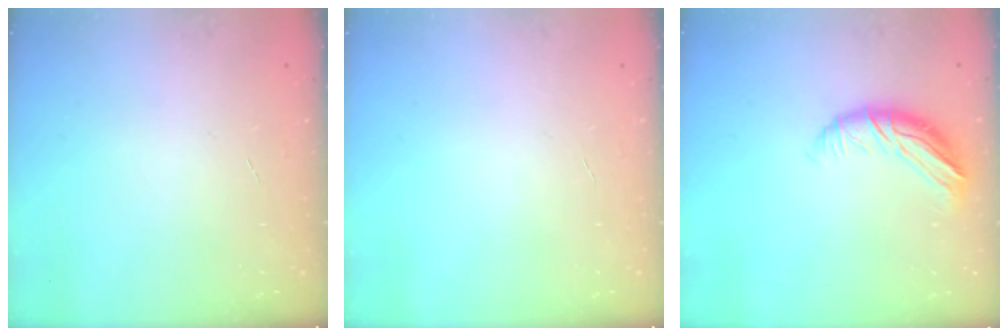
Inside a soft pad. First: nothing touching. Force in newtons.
{"total": 0.0}
{"total": 11.1, "press": 11.0, "slide": 1.4}